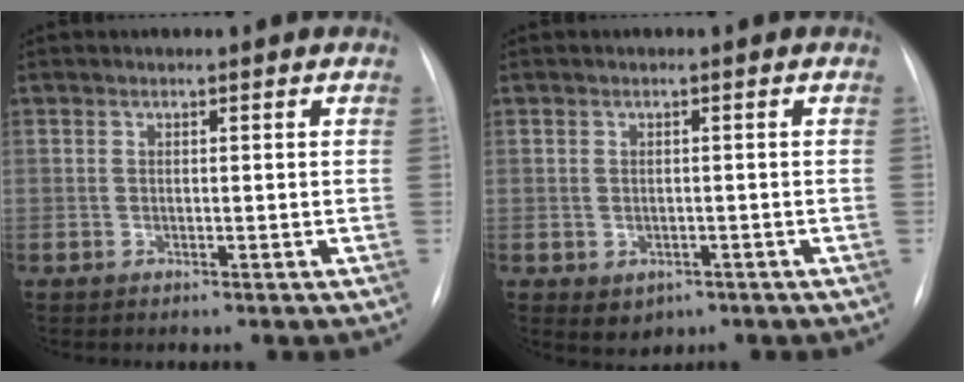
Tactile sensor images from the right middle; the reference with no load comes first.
{"total": 2.6, "force": [-1.1, 2.1, 1.1], "torque": [-0.012, 0.001, -0.003]}